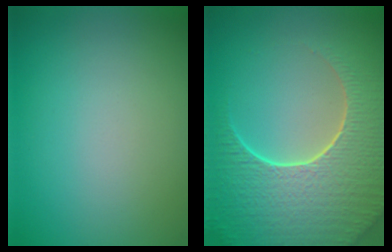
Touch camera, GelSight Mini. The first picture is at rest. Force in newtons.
{"total": 9.4, "press": 6.7, "slide": 6.6}